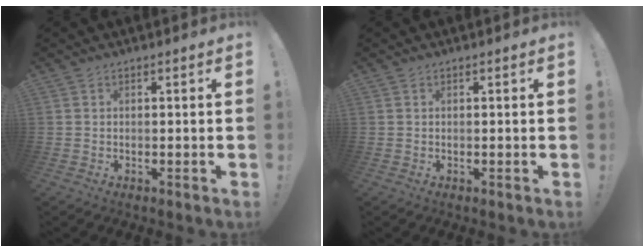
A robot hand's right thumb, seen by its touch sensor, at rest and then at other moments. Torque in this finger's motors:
{"motor_torque": [0.00, 0.00, -0.03, 0.03, 0.01]}